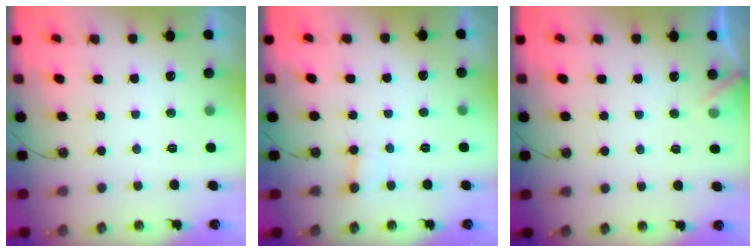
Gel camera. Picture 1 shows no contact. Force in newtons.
{"total": 3.6, "press": 3.6, "slide": 0.8}
{"total": 4.7, "press": 4.7, "slide": 0.6}